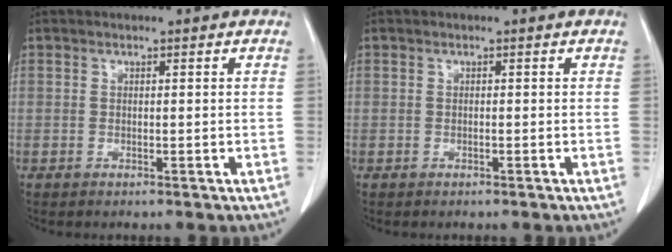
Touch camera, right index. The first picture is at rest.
{"total": 0.0}